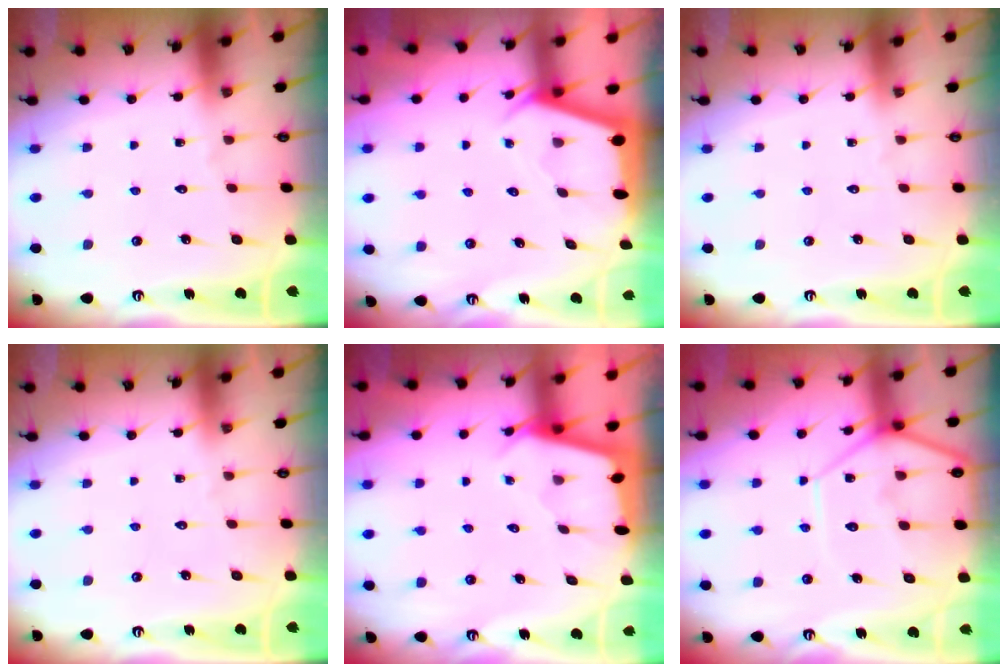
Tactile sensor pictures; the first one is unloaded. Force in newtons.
{"total": 2.4, "press": 2.4, "slide": 0.3}
{"total": 0.0}
{"total": 0.0}
{"total": 2.5, "press": 2.5, "slide": 0.3}
{"total": 10.3, "press": 10.2, "slide": 1.1}